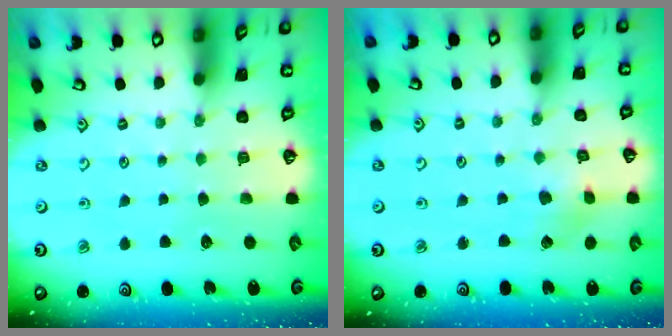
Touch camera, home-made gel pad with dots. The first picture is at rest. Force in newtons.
{"total": 3.0, "press": 2.9, "slide": 0.5}